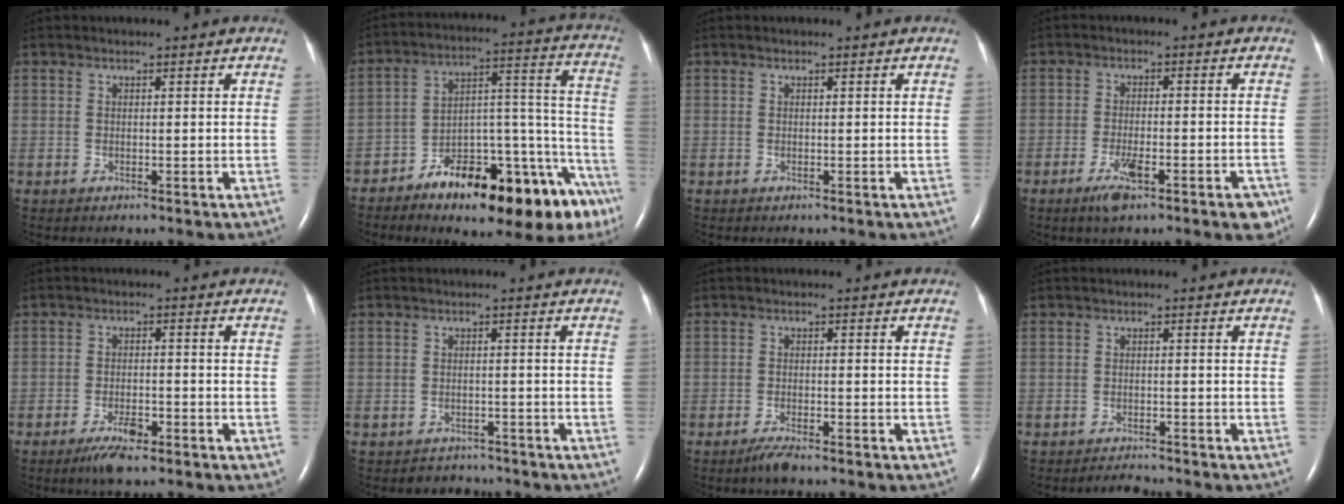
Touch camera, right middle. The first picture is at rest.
{"total": 23.7, "force": [-15.4, 7.2, 16.5], "torque": [-0.142, 0.054, -0.216]}
{"total": 0.0}
{"total": 7.0, "force": [-4.1, 1.4, 5.5], "torque": [-0.078, -0.006, -0.061]}
{"total": 4.5, "force": [-2.9, 1.1, 3.3], "torque": [-0.065, -0.004, -0.048]}
{"total": 2.5, "force": [-2.2, 0.8, -0.9], "torque": [0.010, -0.001, -0.034]}
{"total": 2.5, "force": [-2.0, 0.3, 1.5], "torque": [-0.038, -0.005, -0.037]}
{"total": 1.7, "force": [-1.6, -0.4, -0.2], "torque": [-0.002, -0.013, -0.025]}